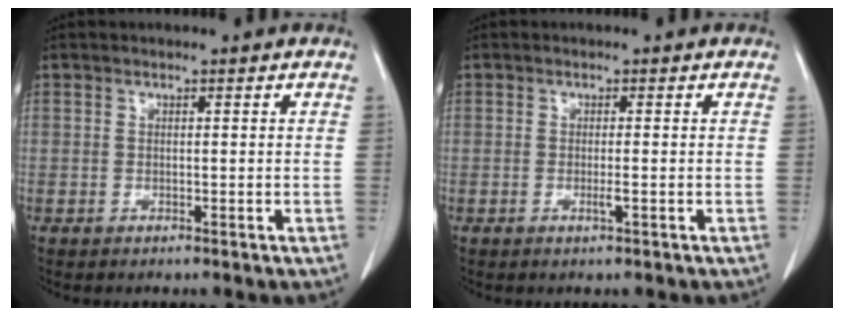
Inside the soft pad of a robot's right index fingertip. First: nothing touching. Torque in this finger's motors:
{"motor_torque": [0.40, 0.07, 0.02, 0.00]}